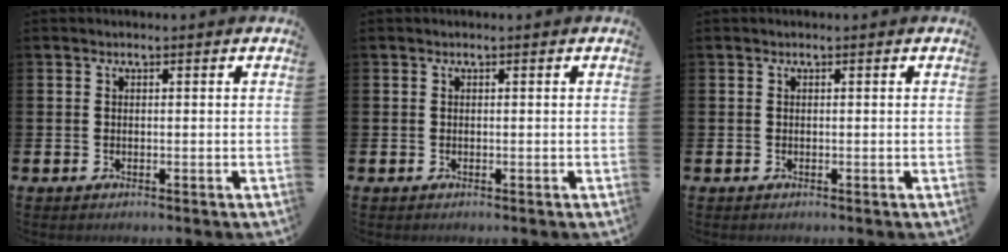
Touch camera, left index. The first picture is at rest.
{"total": 0.0}
{"total": 0.0}